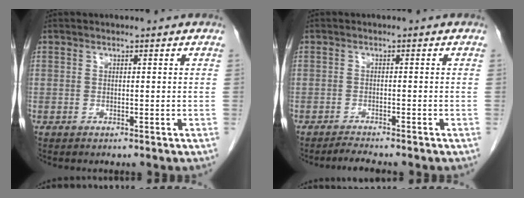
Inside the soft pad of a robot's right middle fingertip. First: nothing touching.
{"total": 2.3, "force": [-2.2, -0.2, 0.8], "torque": [-0.018, -0.009, -0.036]}